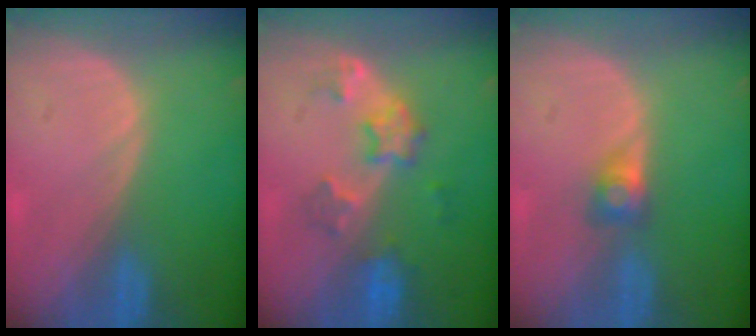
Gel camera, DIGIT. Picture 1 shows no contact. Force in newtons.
{"total": 6.0, "press": 5.5, "slide": 2.4}
{"total": 2.6, "press": 2.4, "slide": 1.0}